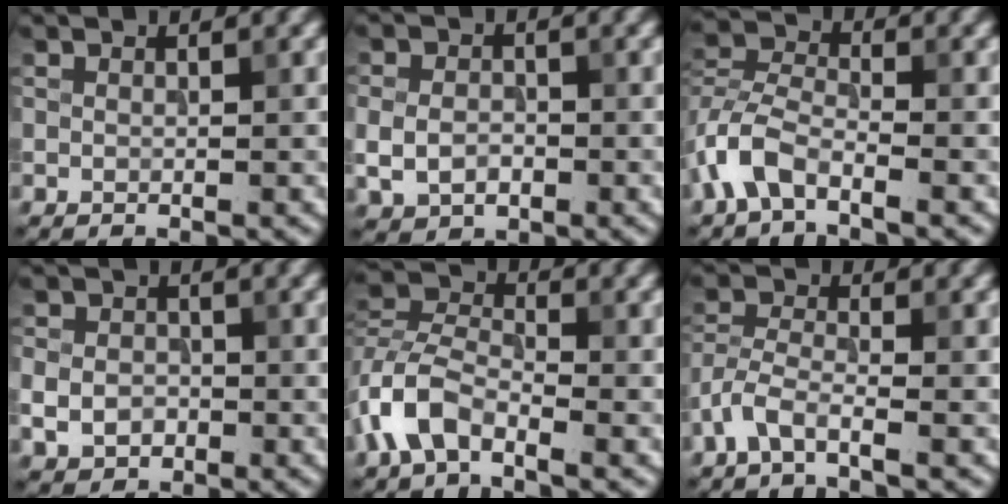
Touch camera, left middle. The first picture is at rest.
{"total": 3.3, "force": [-0.6, 2.5, 2.0], "torque": [-0.039, -0.005, -0.012]}
{"total": 4.4, "force": [-2.6, 2.2, 2.8], "torque": [-0.059, 0.008, -0.063]}
{"total": 3.2, "force": [-0.8, 2.6, 1.6], "torque": [-0.031, -0.004, -0.016]}
{"total": 5.2, "force": [-2.7, 2.8, 3.4], "torque": [-0.069, 0.008, -0.065]}
{"total": 3.0, "force": [-2.0, 0.9, 2.0], "torque": [-0.050, 0.002, -0.054]}